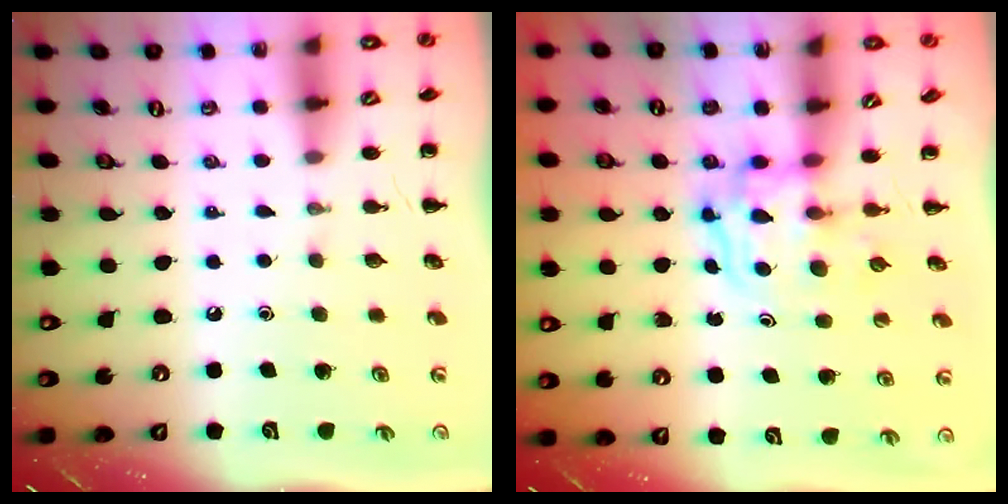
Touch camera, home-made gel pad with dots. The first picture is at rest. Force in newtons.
{"total": 3.3, "press": 3.3, "slide": 0.3}